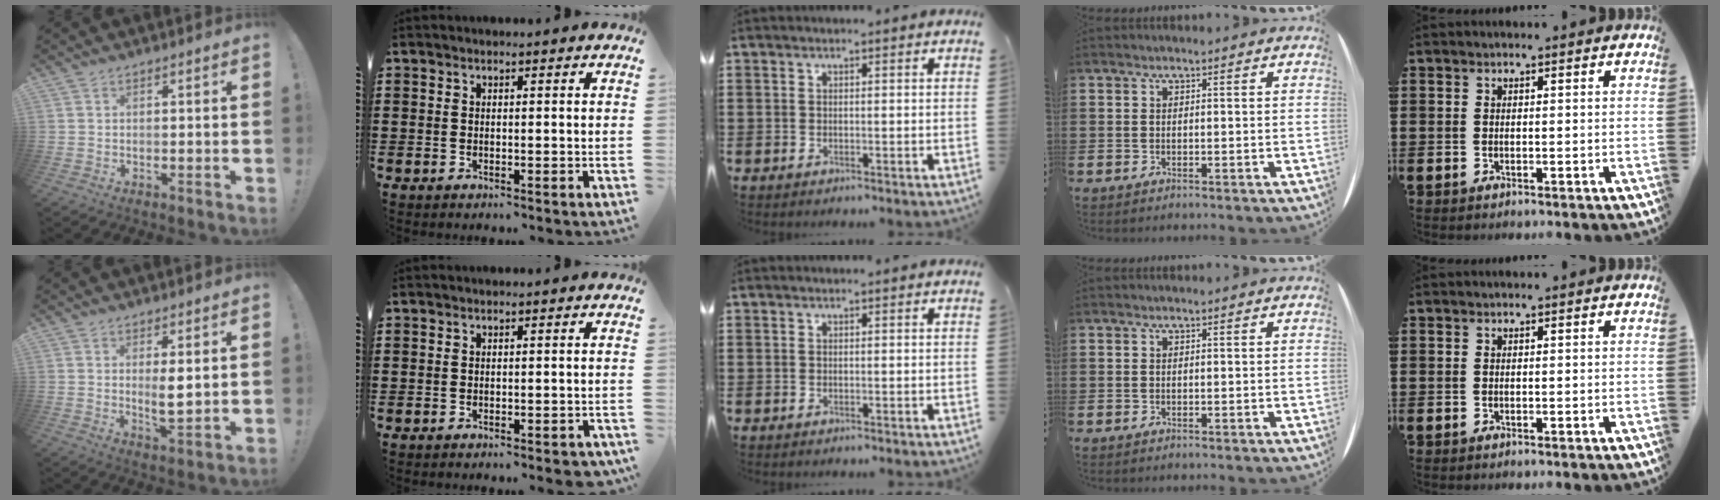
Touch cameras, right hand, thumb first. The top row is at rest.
{"thumb": {"total": 5.4, "force": [1.4, 1.4, 5.0], "torque": [-0.081, -0.017, 0.020]}, "index": {"total": 1.0, "force": [-0.9, 0.1, 0.4], "torque": [-0.011, -0.004, -0.018]}}